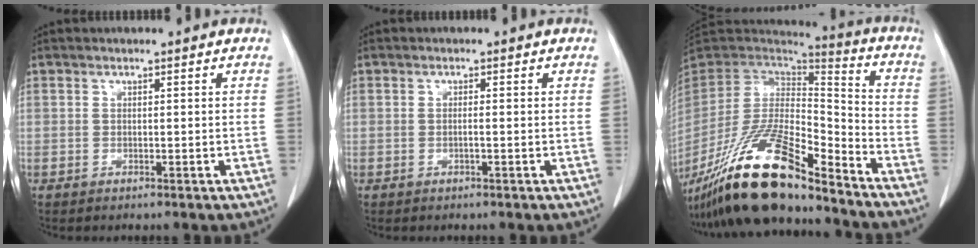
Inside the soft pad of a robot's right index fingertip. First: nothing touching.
{"total": 0.7, "force": [-0.2, -0.1, 0.7], "torque": [-0.013, 0.001, -0.003]}
{"total": 21.2, "force": [-16.1, 3.8, 13.3], "torque": [-0.278, -0.023, -0.297]}